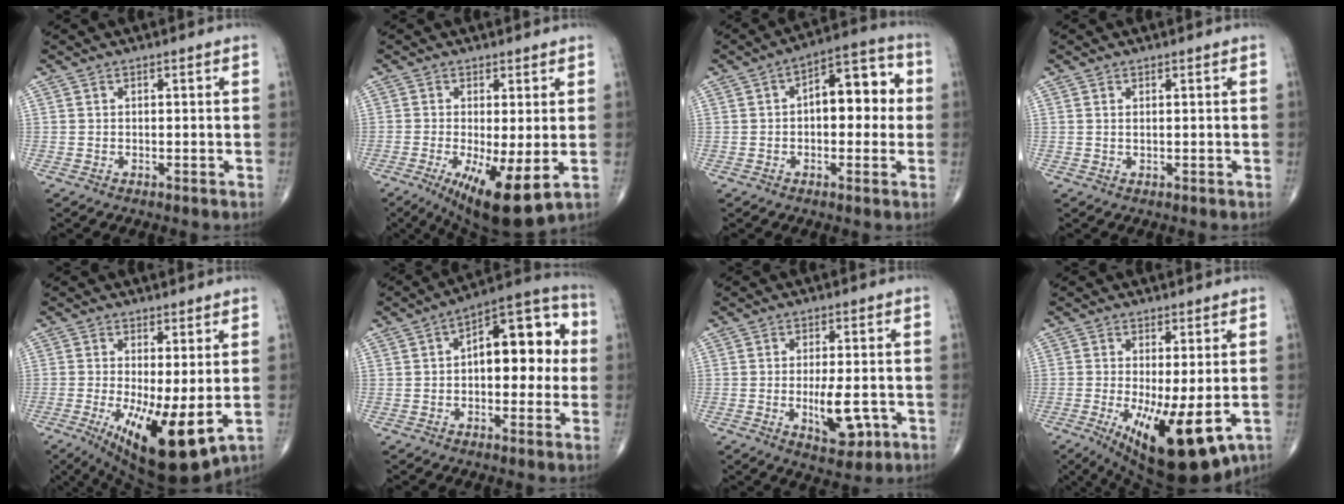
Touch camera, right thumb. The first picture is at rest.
{"total": 11.3, "force": [-3.0, 3.1, 10.5], "torque": [-0.175, -0.024, -0.039]}
{"total": 11.5, "force": [0.8, 6.1, 9.6], "torque": [-0.098, 0.032, 0.002]}
{"total": 0.5, "force": [0.2, 0.2, 0.4], "torque": [-0.013, 0.001, 0.005]}
{"total": 13.6, "force": [-2.7, 4.2, 12.6], "torque": [-0.206, -0.029, -0.027]}
{"total": 14.8, "force": [1.2, 7.7, 12.6], "torque": [-0.137, 0.037, 0.009]}
{"total": 7.8, "force": [-1.9, 3.1, 6.8], "torque": [-0.098, -0.007, -0.021]}
{"total": 14.6, "force": [-4.1, 4.6, 13.3], "torque": [-0.199, -0.026, -0.047]}